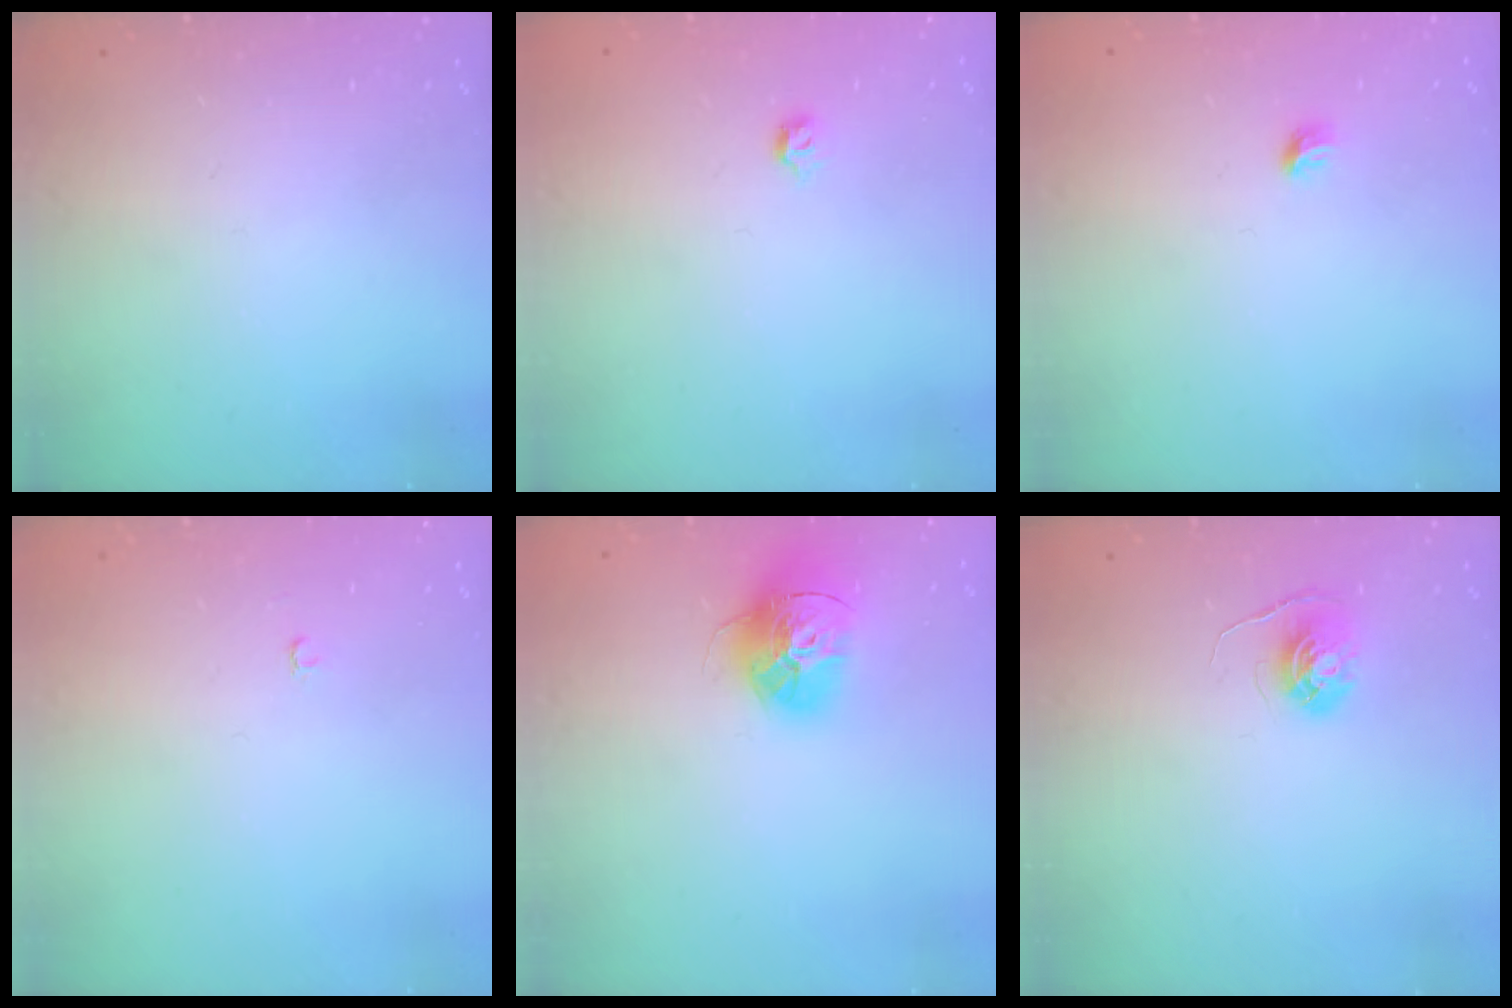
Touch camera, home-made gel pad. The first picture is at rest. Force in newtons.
{"total": 2.8, "press": 2.7, "slide": 0.8}
{"total": 3.9, "press": 3.8, "slide": 0.9}
{"total": 2.1, "press": 2.1, "slide": 0.2}
{"total": 14.7, "press": 14.6, "slide": 1.4}
{"total": 5.6, "press": 5.5, "slide": 0.4}